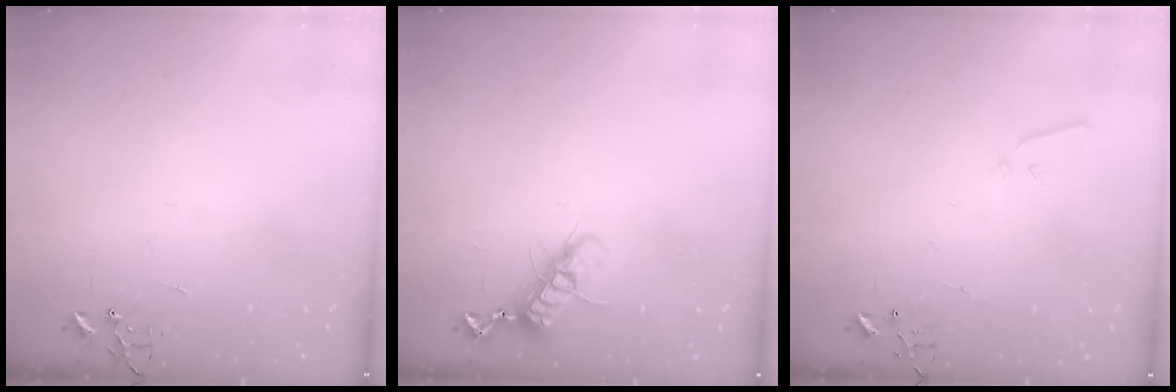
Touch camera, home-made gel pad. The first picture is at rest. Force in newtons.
{"total": 11.1, "press": 11.1, "slide": 0.7}
{"total": 3.3, "press": 3.2, "slide": 0.5}